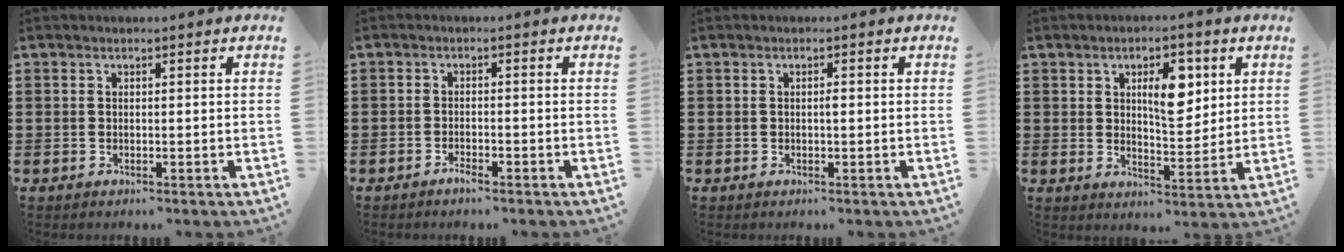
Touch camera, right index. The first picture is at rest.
{"total": 1.5, "force": [-1.2, 0.2, 0.9], "torque": [-0.018, -0.004, -0.022]}
{"total": 0.6, "force": [-0.1, 0.1, 0.6], "torque": [-0.013, -0.005, 0.000]}
{"total": 6.9, "force": [2.5, 3.2, 5.6], "torque": [-0.079, -0.004, 0.032]}